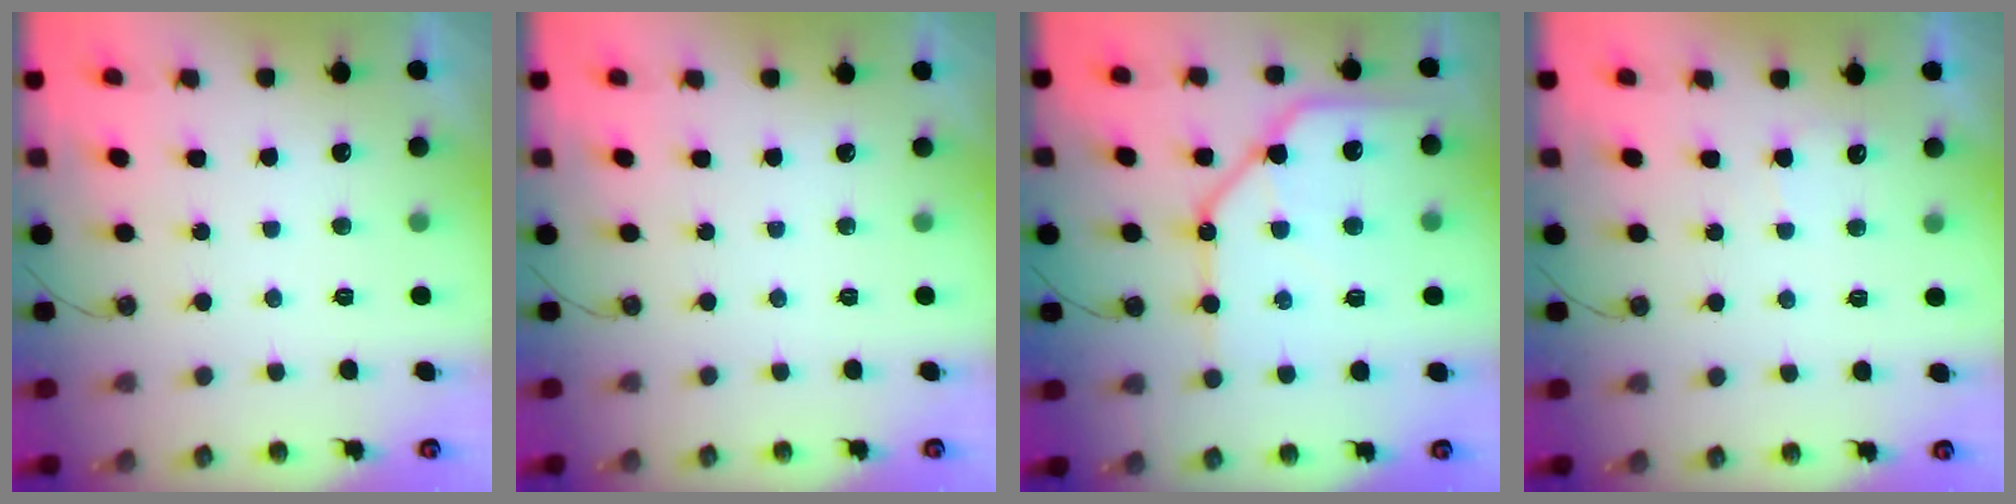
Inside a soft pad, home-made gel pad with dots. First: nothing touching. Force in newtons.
{"total": 0.0}
{"total": 15.6, "press": 15.4, "slide": 1.8}
{"total": 3.4, "press": 3.4, "slide": 0.3}